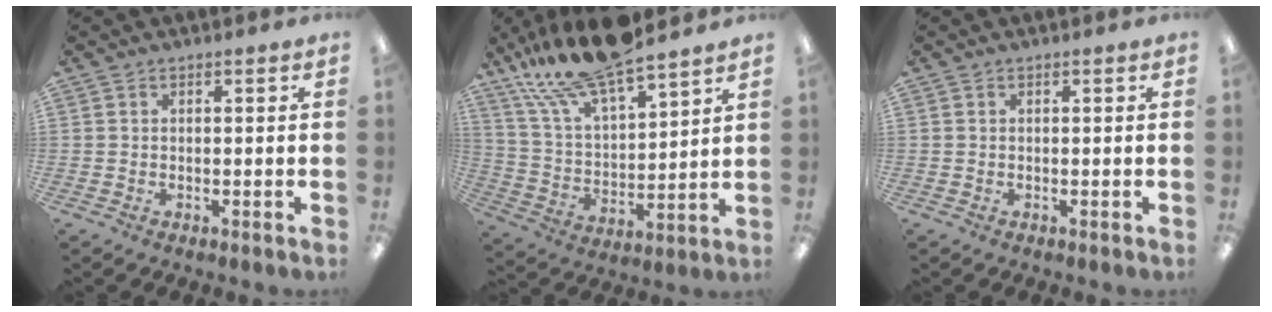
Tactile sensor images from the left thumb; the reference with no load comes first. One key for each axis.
{"total": 18.2, "fx": 15.4, "fy": 4.8, "fz": 8.4, "tx": -0.183, "ty": -0.085, "tz": 0.276}
{"total": 0.0}